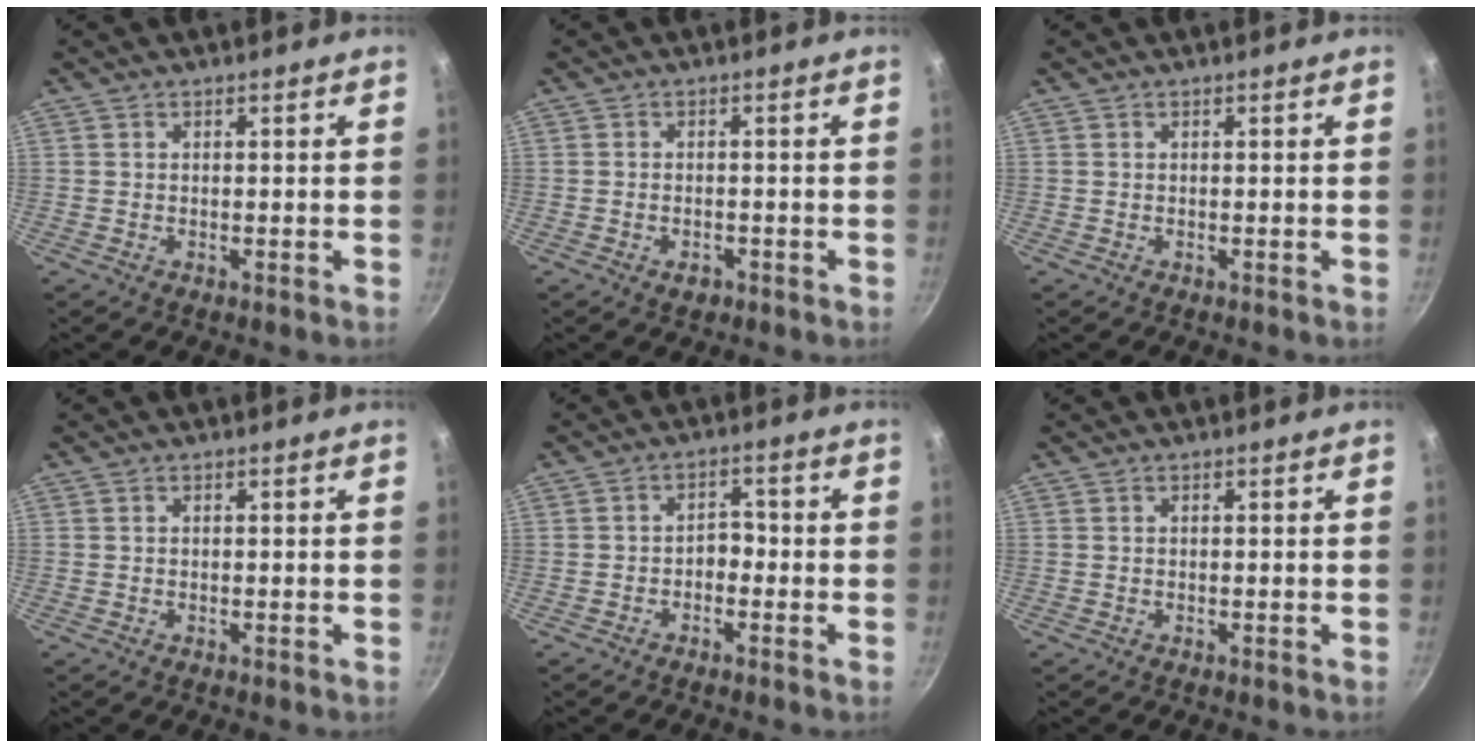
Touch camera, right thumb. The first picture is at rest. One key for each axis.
{"total": 1.9, "fx": -1.1, "fy": 1.2, "fz": 1.0, "tx": -0.015, "ty": 0.007, "tz": -0.014}
{"total": 0.0}
{"total": 0.0}
{"total": 3.0, "fx": -1.2, "fy": 2.0, "fz": 1.8, "tx": -0.012, "ty": 0.021, "tz": -0.028}
{"total": 0.0}